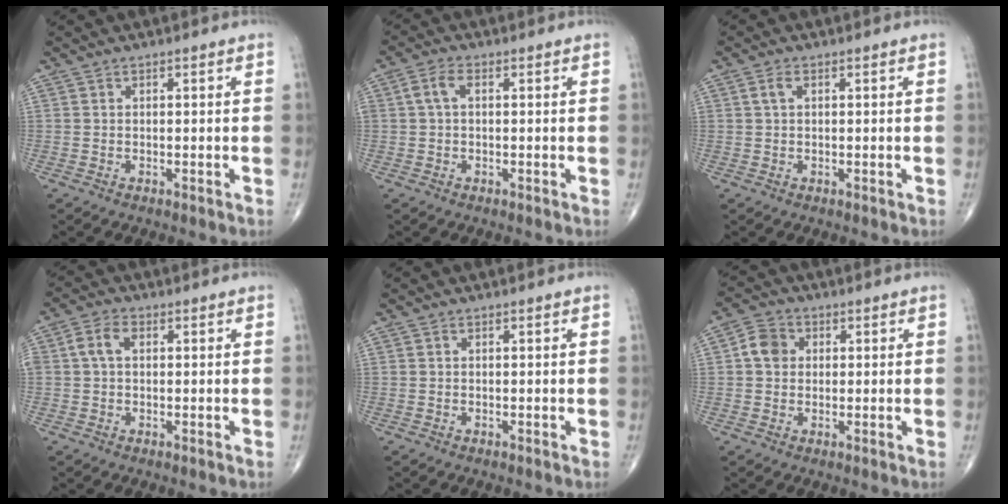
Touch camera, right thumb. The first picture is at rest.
{"total": 3.3, "force": [0.5, 1.8, 2.7], "torque": [-0.062, 0.014, 0.009]}
{"total": 1.7, "force": [0.5, 0.9, 1.3], "torque": [-0.032, 0.010, 0.012]}
{"total": 4.2, "force": [0.7, 2.7, 3.1], "torque": [-0.070, 0.017, 0.011]}
{"total": 0.0}
{"total": 4.9, "force": [0.6, 4.1, 2.5], "torque": [-0.035, 0.009, 0.004]}